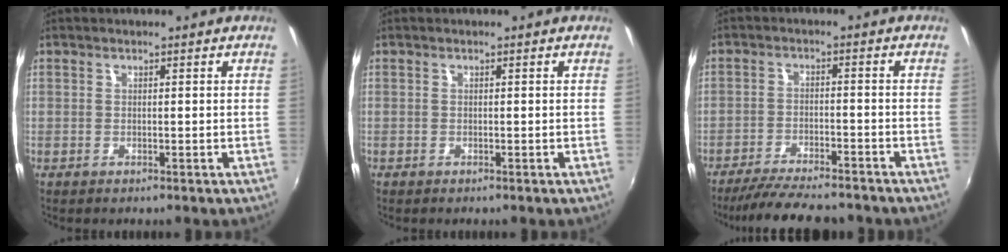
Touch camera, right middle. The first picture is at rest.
{"total": 0.0}
{"total": 12.9, "force": [-11.2, 2.6, 5.7], "torque": [-0.124, -0.017, -0.174]}